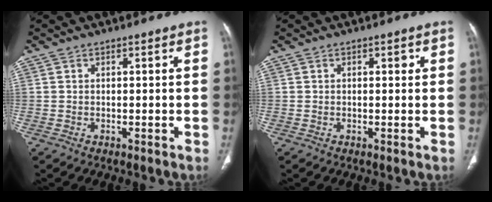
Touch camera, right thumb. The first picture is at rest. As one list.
[{"total": 1.0, "force": [0.2, 0.5, 0.8], "torque": [-0.007, 0.001, 0.002]}]